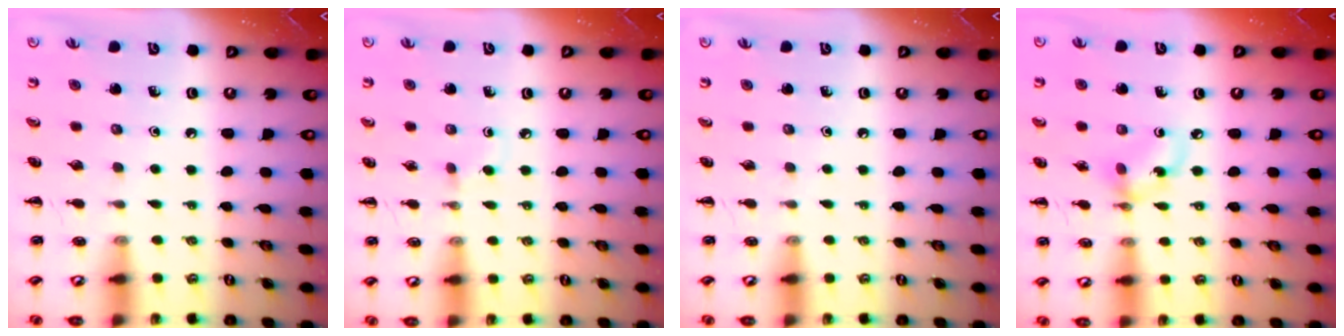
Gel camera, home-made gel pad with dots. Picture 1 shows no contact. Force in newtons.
{"total": 2.0, "press": 1.8, "slide": 0.9}
{"total": 0.0}
{"total": 6.3, "press": 6.3, "slide": 0.5}